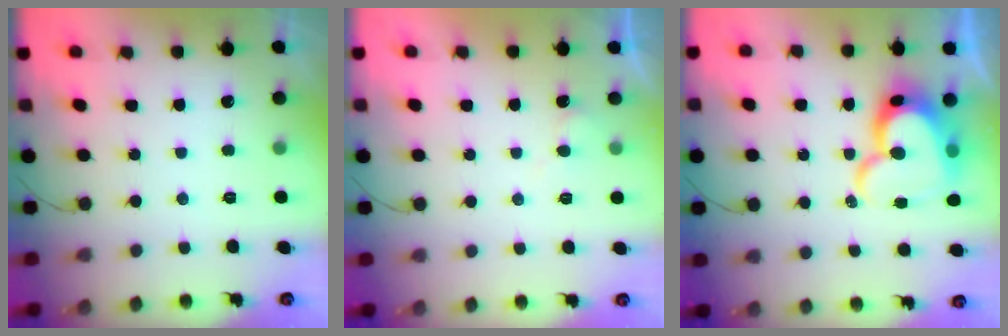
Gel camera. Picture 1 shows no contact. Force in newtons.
{"total": 4.0, "press": 3.9, "slide": 0.4}
{"total": 19.0, "press": 18.9, "slide": 1.9}